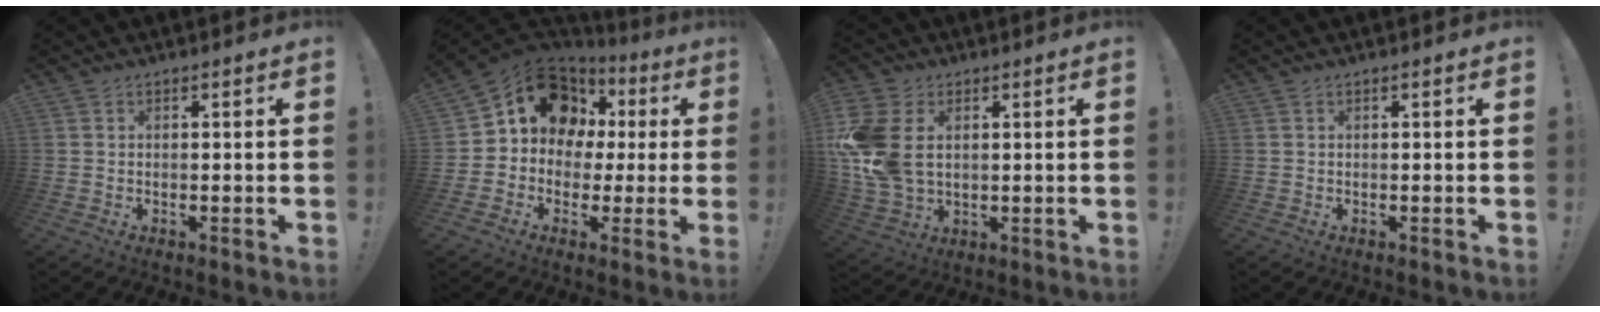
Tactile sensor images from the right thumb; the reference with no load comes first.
{"total": 15.2, "force": [4.7, 12.2, 7.8], "torque": [-0.109, -0.013, 0.100]}
{"total": 15.4, "force": [2.4, 11.3, 10.3], "torque": [-0.217, 0.001, 0.050]}
{"total": 0.0}